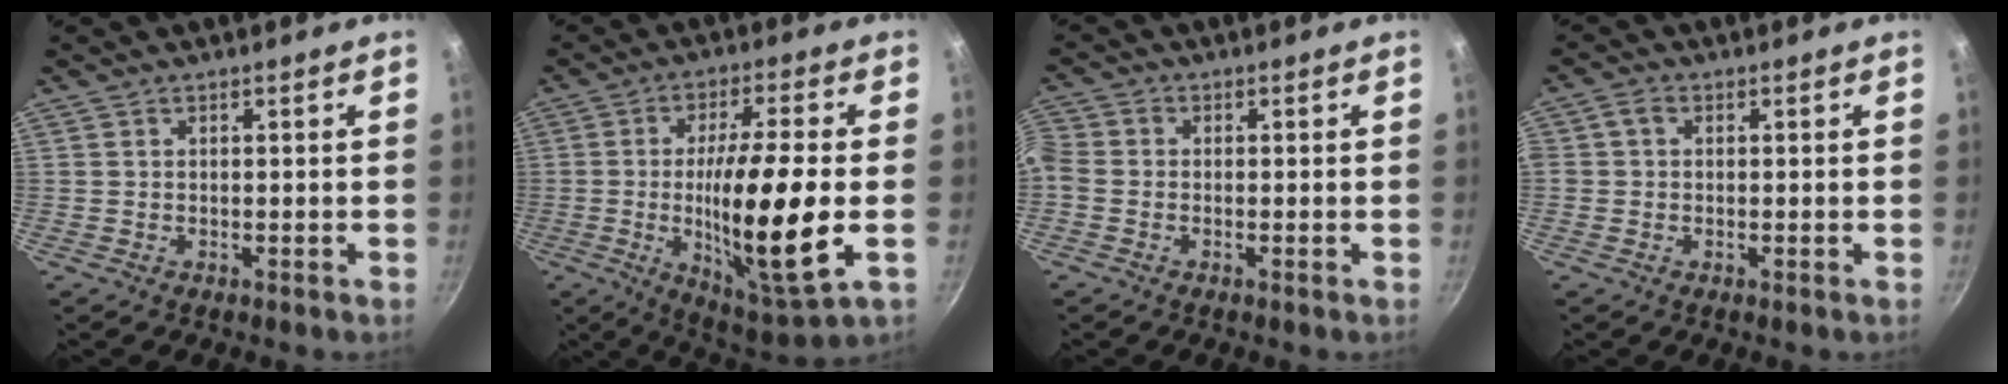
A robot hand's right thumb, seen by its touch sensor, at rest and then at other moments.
{"total": 19.3, "force": [-2.8, 3.5, 18.8], "torque": [-0.327, -0.003, -0.044]}
{"total": 3.9, "force": [-1.5, 2.8, 2.2], "torque": [-0.058, 0.009, -0.047]}
{"total": 2.2, "force": [0.2, 1.8, 1.2], "torque": [-0.022, 0.007, -0.002]}